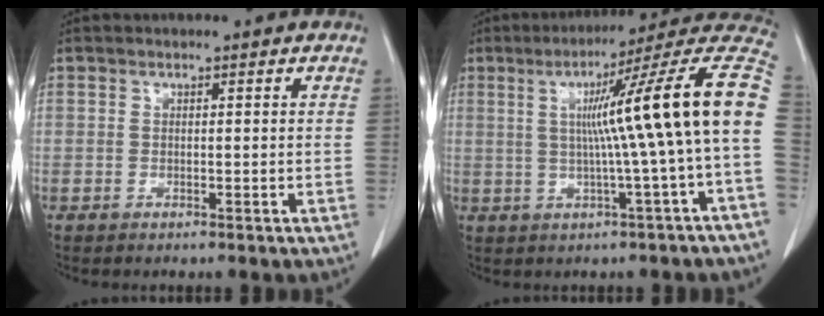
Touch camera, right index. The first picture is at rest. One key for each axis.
{"total": 17.6, "fx": 0.6, "fy": -1.5, "fz": 17.5, "tx": -0.230, "ty": 0.033, "tz": -0.001}